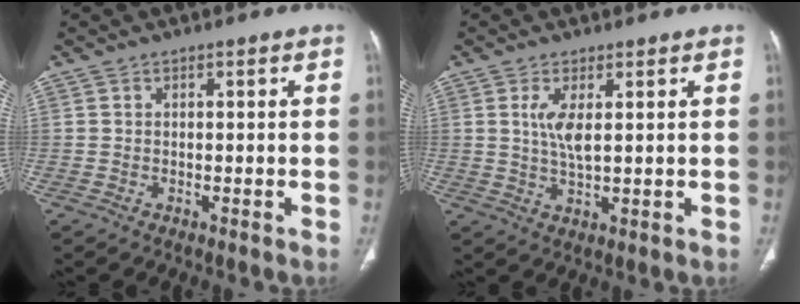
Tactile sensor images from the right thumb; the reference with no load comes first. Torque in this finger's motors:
{"motor_torque": [0.35, 0.82, -0.23, 0.13, 0.19]}